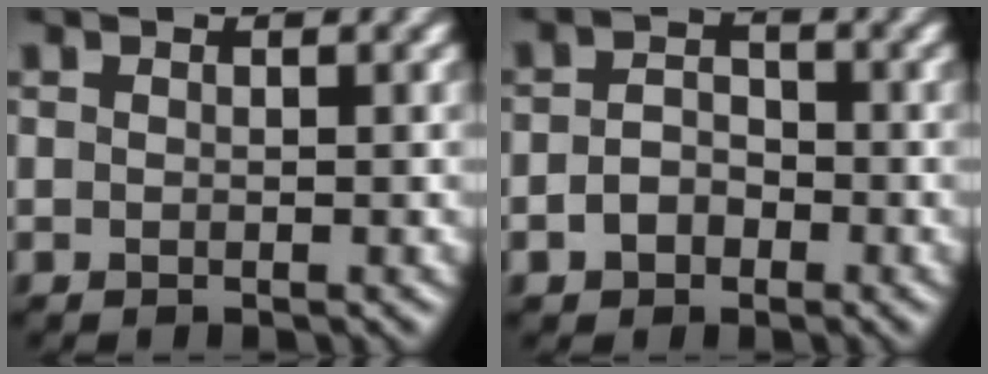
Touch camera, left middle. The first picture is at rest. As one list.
[{"total": 2.4, "force": [-1.4, 1.7, 1.1], "torque": [-0.019, 0.002, -0.027]}]